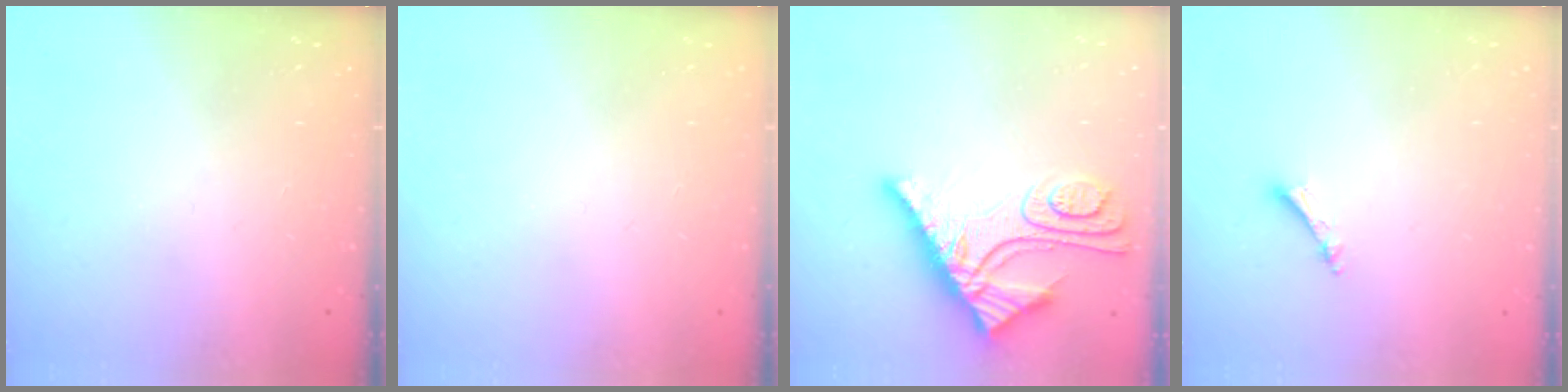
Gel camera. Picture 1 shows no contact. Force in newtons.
{"total": 0.0}
{"total": 11.6, "press": 11.6, "slide": 1.1}
{"total": 3.4, "press": 3.3, "slide": 0.2}